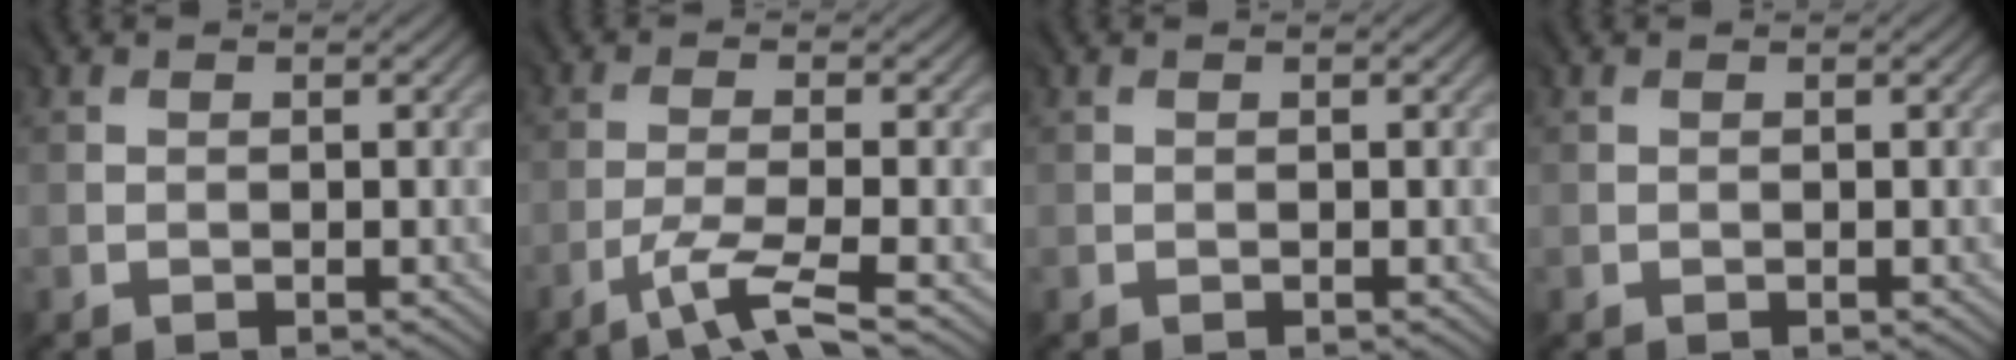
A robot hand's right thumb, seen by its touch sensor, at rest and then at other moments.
{"total": 4.9, "force": [-3.4, 0.1, 3.4], "torque": [-0.065, -0.002, -0.072]}
{"total": 0.0}
{"total": 0.0}